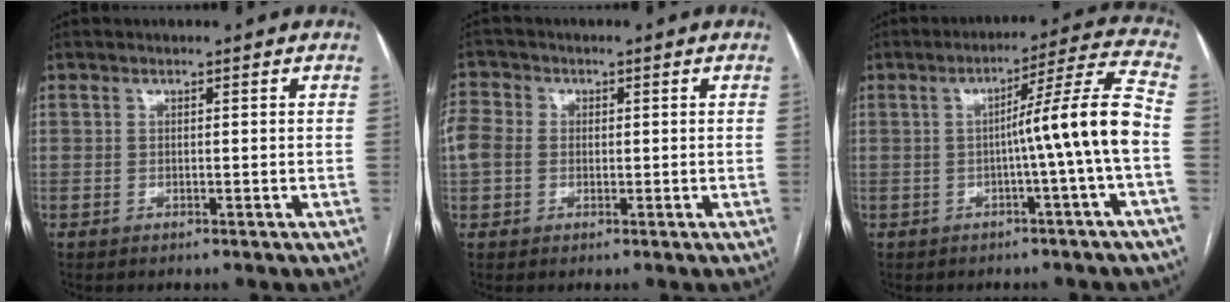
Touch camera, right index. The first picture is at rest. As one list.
[{"total": 5.8, "force": [0.3, 5.1, 2.9], "torque": [-0.078, 0.025, 0.005]}, {"total": 10.3, "force": [-1.8, -2.1, 9.9], "torque": [-0.141, 0.020, -0.026]}]